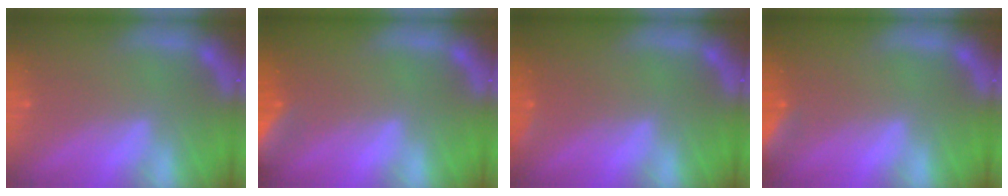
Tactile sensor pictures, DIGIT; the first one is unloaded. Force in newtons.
{"total": 5.5}
{"total": 0.9}
{"total": 4.0}